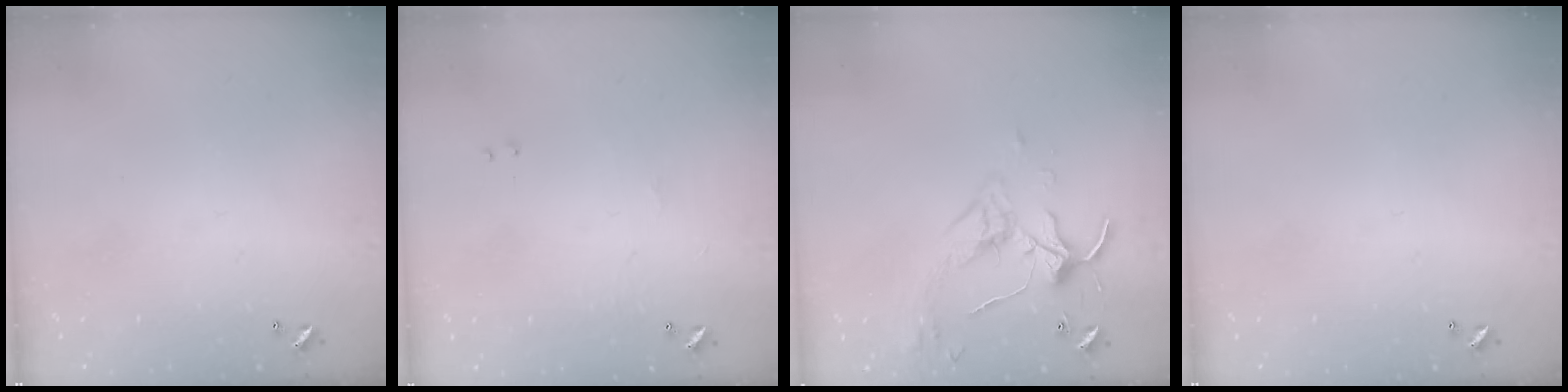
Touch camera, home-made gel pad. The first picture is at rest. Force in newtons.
{"total": 1.8, "press": 1.8, "slide": 0.6}
{"total": 3.7, "press": 3.7, "slide": 0.5}
{"total": 0.0}